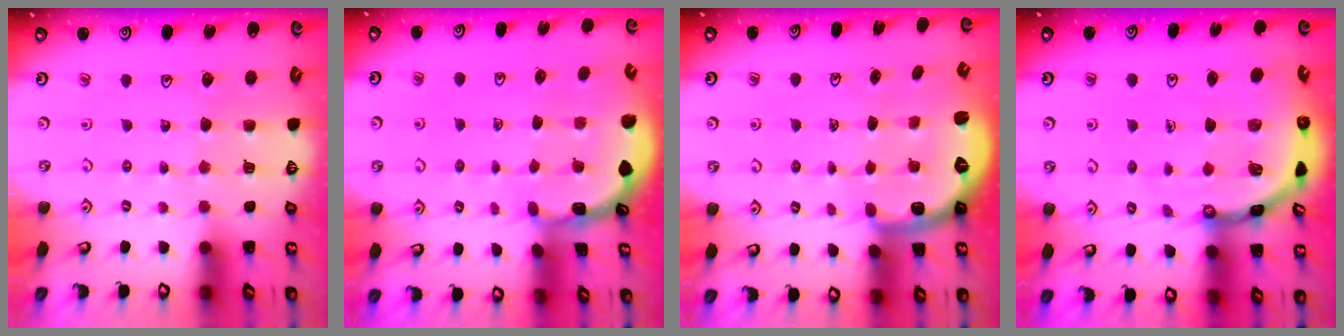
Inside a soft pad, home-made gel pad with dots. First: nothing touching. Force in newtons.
{"total": 1.5, "press": 1.5, "slide": 0.1}
{"total": 2.0, "press": 1.6, "slide": 1.2}
{"total": 7.3, "press": 7.3, "slide": 0.5}